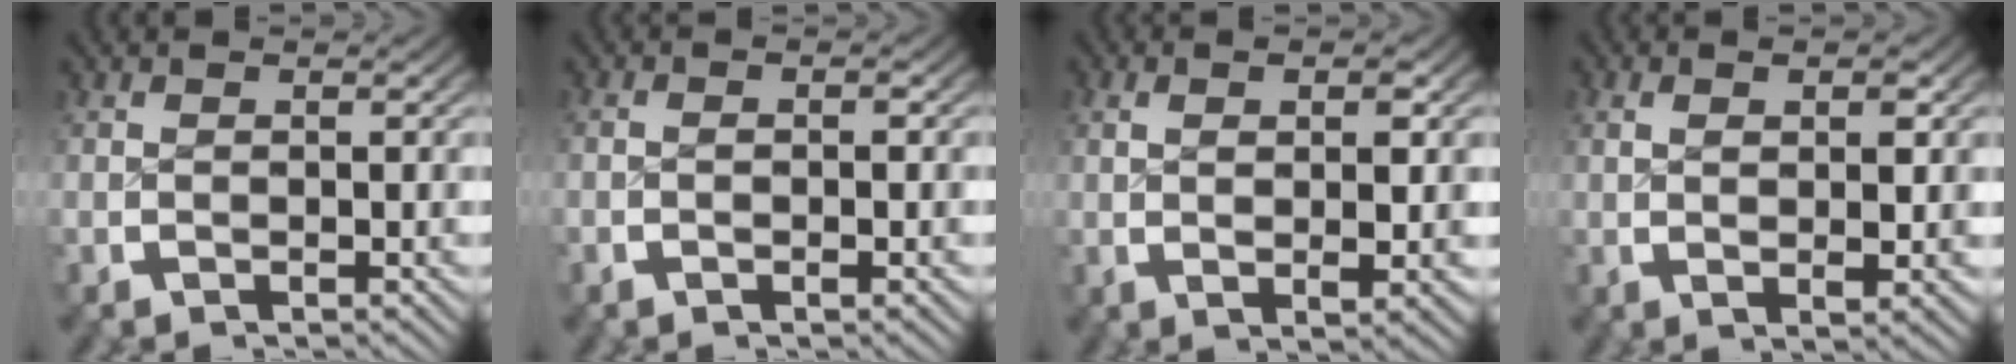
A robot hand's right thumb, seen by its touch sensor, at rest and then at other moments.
{"total": 1.6, "force": [-0.3, 0.3, 1.5], "torque": [-0.022, 0.003, -0.007]}
{"total": 4.1, "force": [0.5, 1.2, 3.9], "torque": [-0.054, -0.001, 0.013]}
{"total": 3.4, "force": [0.6, 0.9, 3.2], "torque": [-0.045, 0.000, 0.013]}